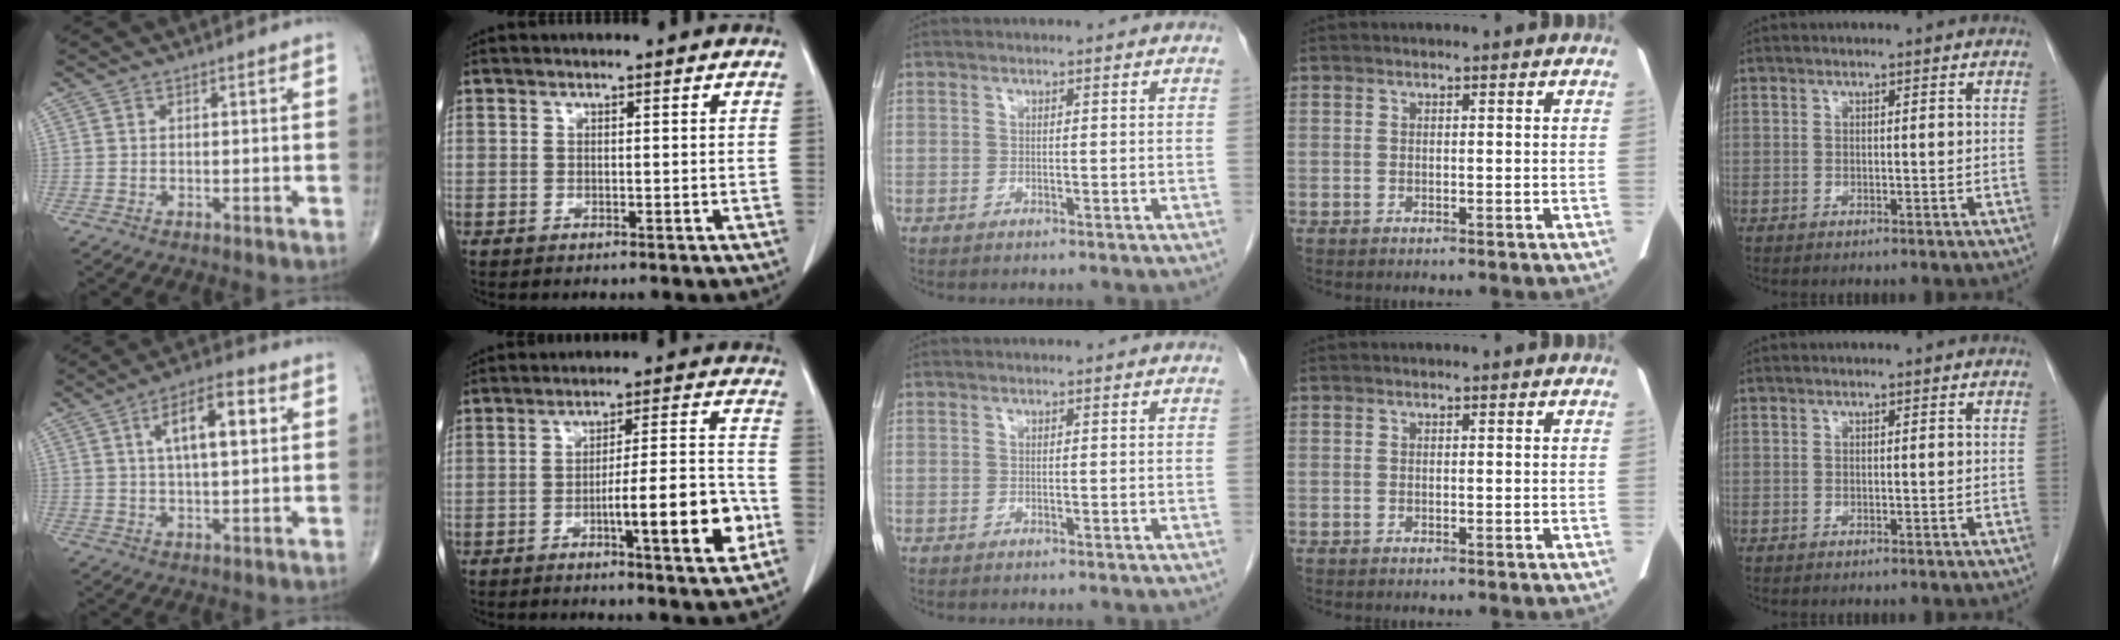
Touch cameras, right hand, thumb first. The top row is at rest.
{"thumb": {"total": 10.6, "force": [3.0, 4.0, 9.3], "torque": [-0.145, 0.008, 0.046]}, "index": {"total": 12.1, "force": [-4.2, 1.1, 11.3], "torque": [-0.167, 0.005, -0.060]}}